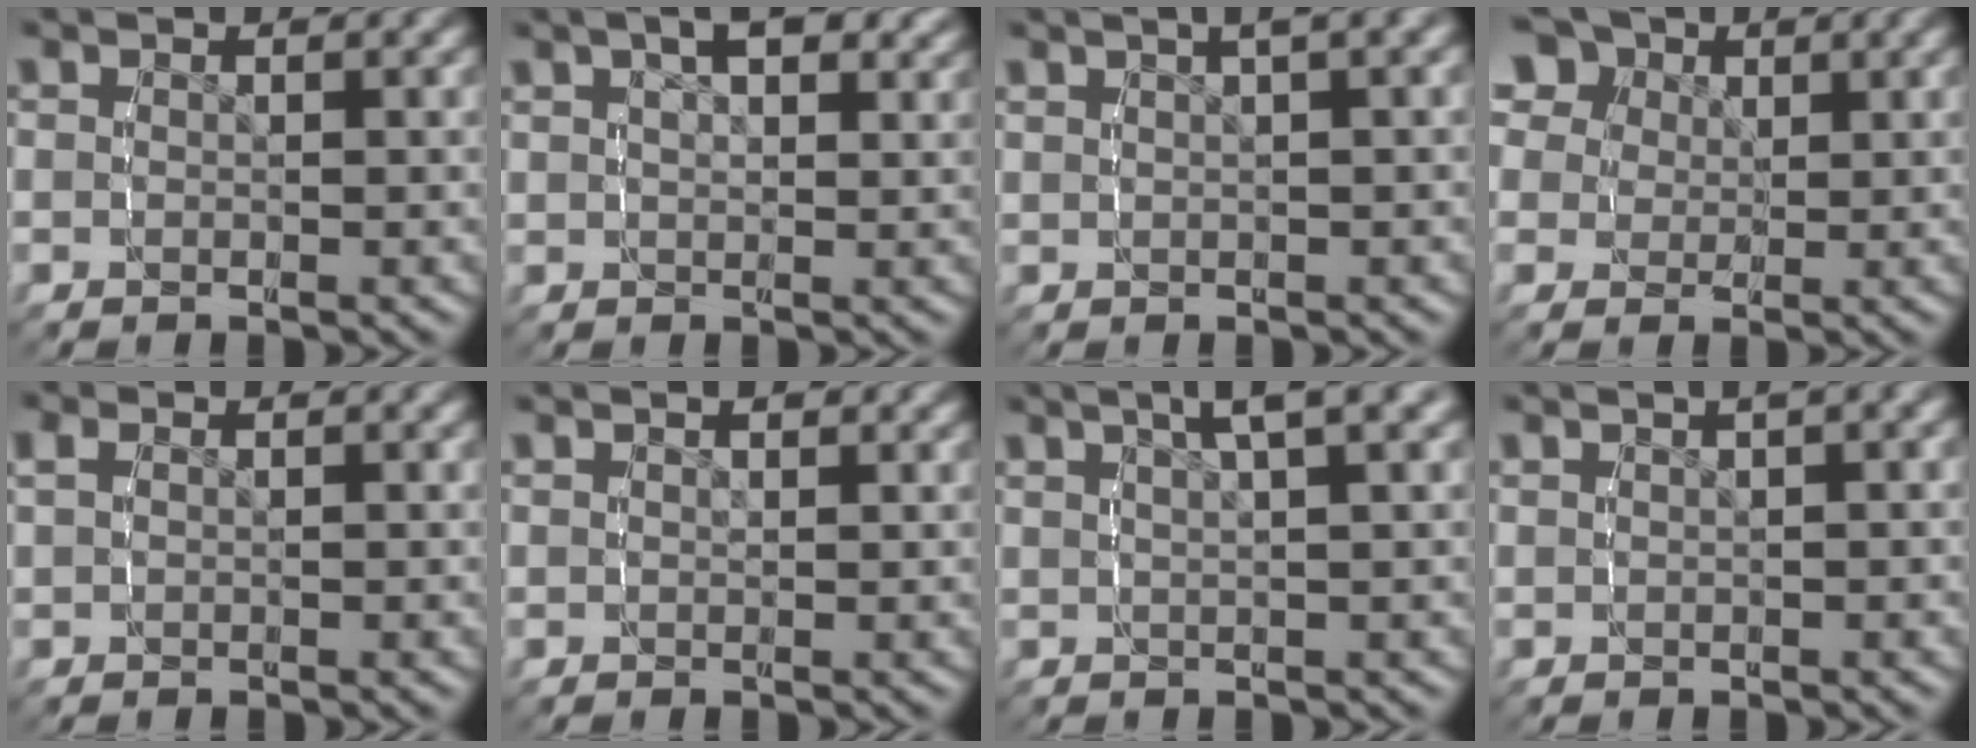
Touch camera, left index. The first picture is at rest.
{"total": 4.0, "force": [2.3, 1.7, 2.9], "torque": [-0.029, 0.012, 0.038]}
{"total": 4.2, "force": [2.5, 0.9, 3.3], "torque": [-0.033, 0.024, 0.040]}
{"total": 9.0, "force": [4.5, 6.6, 4.2], "torque": [-0.080, 0.010, 0.070]}
{"total": 0.9, "force": [0.4, 0.6, 0.6], "torque": [-0.020, -0.003, 0.017]}
{"total": 1.2, "force": [1.0, 0.3, 0.6], "torque": [0.000, -0.003, 0.024]}
{"total": 5.7, "force": [3.9, 1.3, 4.0], "torque": [-0.052, 0.023, 0.060]}
{"total": 2.3, "force": [1.4, 0.2, 1.8], "torque": [-0.015, 0.016, 0.026]}